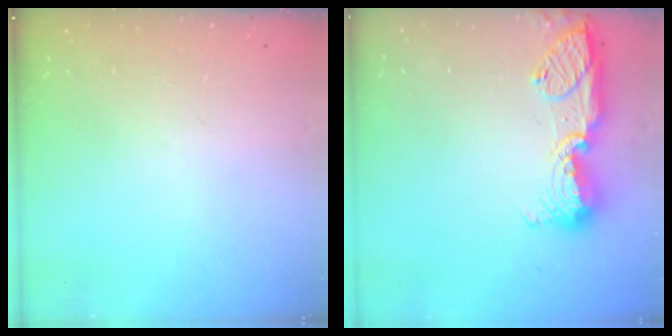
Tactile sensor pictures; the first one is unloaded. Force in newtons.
{"total": 14.9, "press": 13.8, "slide": 5.6}